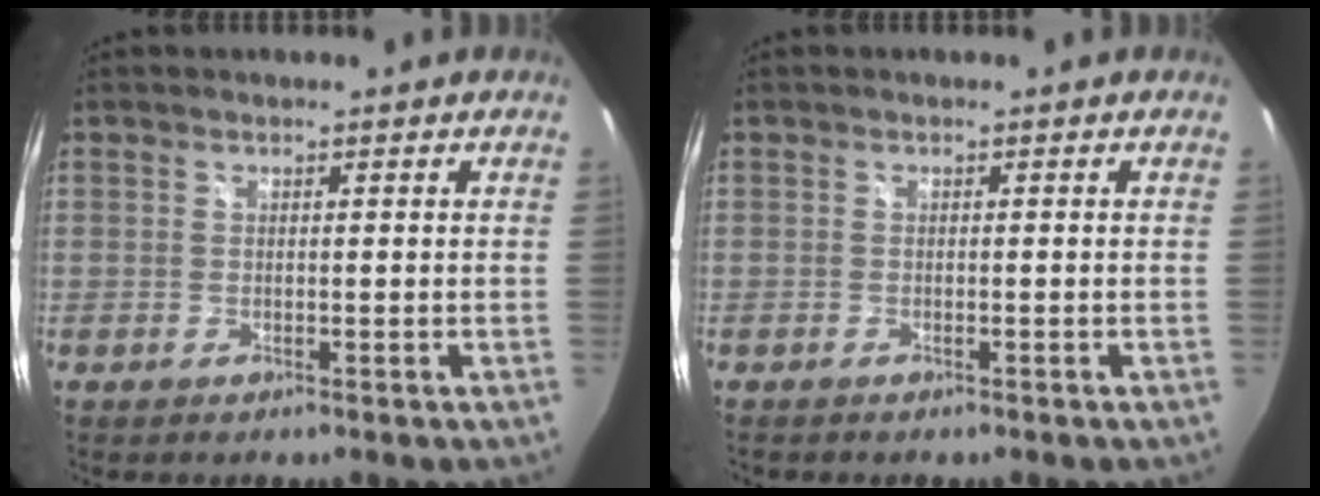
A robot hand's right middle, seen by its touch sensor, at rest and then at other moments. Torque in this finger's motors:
{"motor_torque": [0.43, -0.83, 0.06, 0.00]}